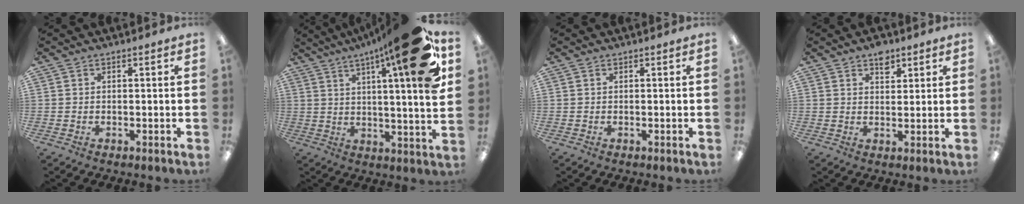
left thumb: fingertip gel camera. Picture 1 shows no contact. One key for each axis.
{"total": 23.3, "fx": 12.2, "fy": 3.9, "fz": 19.5, "tx": -0.274, "ty": -0.065, "tz": 0.178}
{"total": 0.0}
{"total": 4.5, "fx": 2.9, "fy": 2.7, "fz": 2.1, "tx": -0.008, "ty": -0.013, "tz": 0.046}